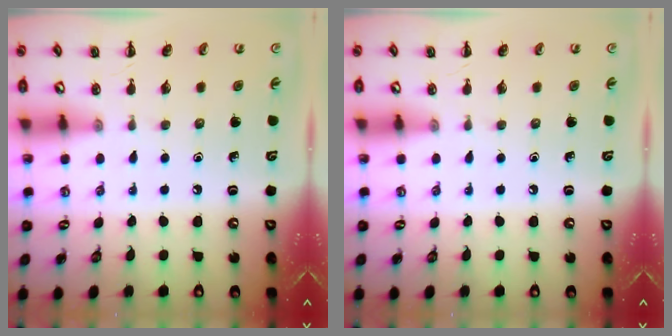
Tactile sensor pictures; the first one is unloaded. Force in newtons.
{"total": 0.0}